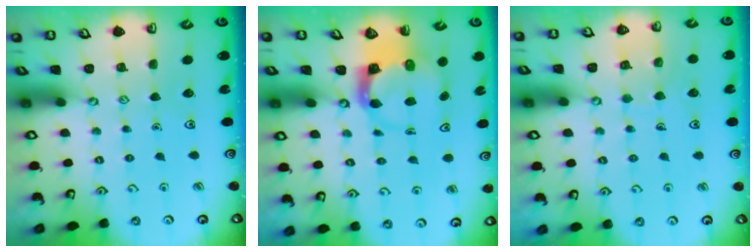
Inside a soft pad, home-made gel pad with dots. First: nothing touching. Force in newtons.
{"total": 3.8, "press": 3.7, "slide": 0.5}
{"total": 6.7, "press": 6.6, "slide": 0.5}